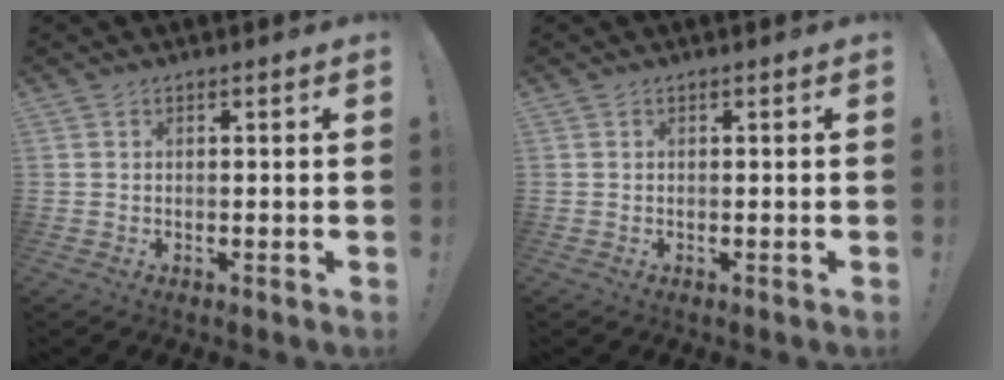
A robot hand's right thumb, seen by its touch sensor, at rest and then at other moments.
{"total": 0.0}